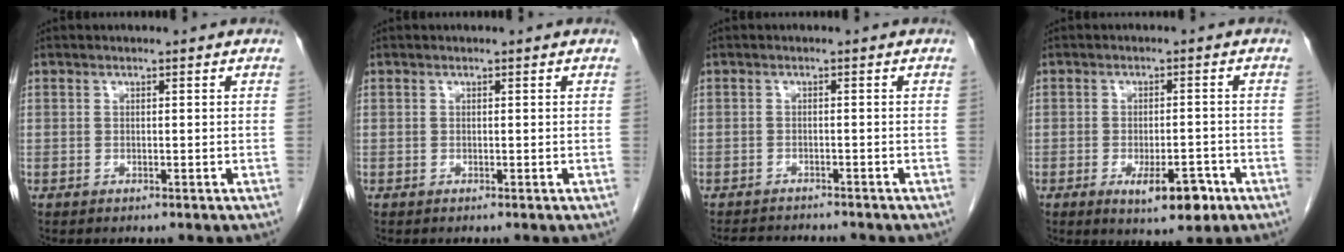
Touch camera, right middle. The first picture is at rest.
{"total": 0.0}
{"total": 5.4, "force": [-5.2, 0.9, 1.3], "torque": [-0.018, -0.007, -0.077]}
{"total": 6.3, "force": [-3.2, 2.2, 5.0], "torque": [-0.074, -0.005, -0.039]}